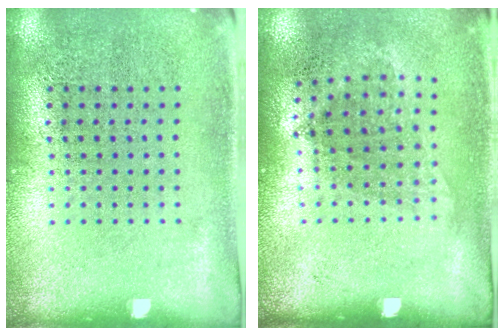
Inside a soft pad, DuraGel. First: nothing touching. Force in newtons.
{"total": 1.0, "press": 0.8, "slide": 0.6}